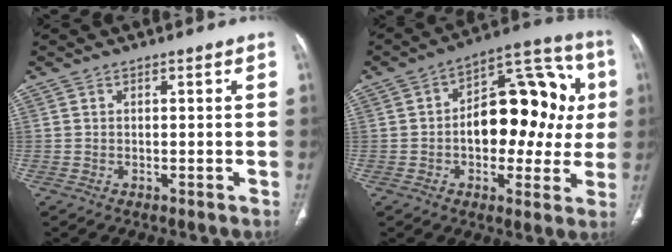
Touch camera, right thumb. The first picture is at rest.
{"total": 20.1, "force": [0.7, 11.8, 16.3], "torque": [-0.174, 0.038, 0.007]}